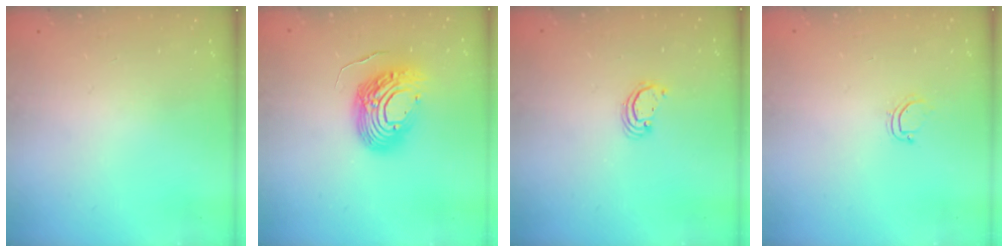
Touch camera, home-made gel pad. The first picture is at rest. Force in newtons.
{"total": 12.2, "press": 12.0, "slide": 2.4}
{"total": 2.3, "press": 2.3, "slide": 0.3}
{"total": 4.6, "press": 4.6, "slide": 0.4}